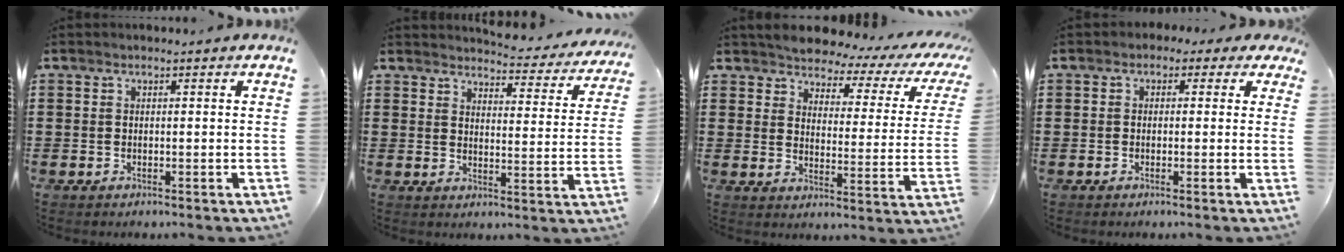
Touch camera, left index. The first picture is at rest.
{"total": 3.8, "force": [3.7, 0.2, 0.8], "torque": [-0.019, -0.036, 0.057]}
{"total": 3.2, "force": [3.1, 0.6, 0.5], "torque": [-0.029, -0.032, 0.043]}
{"total": 1.5, "force": [-0.4, 1.3, 0.7], "torque": [-0.019, 0.010, -0.011]}